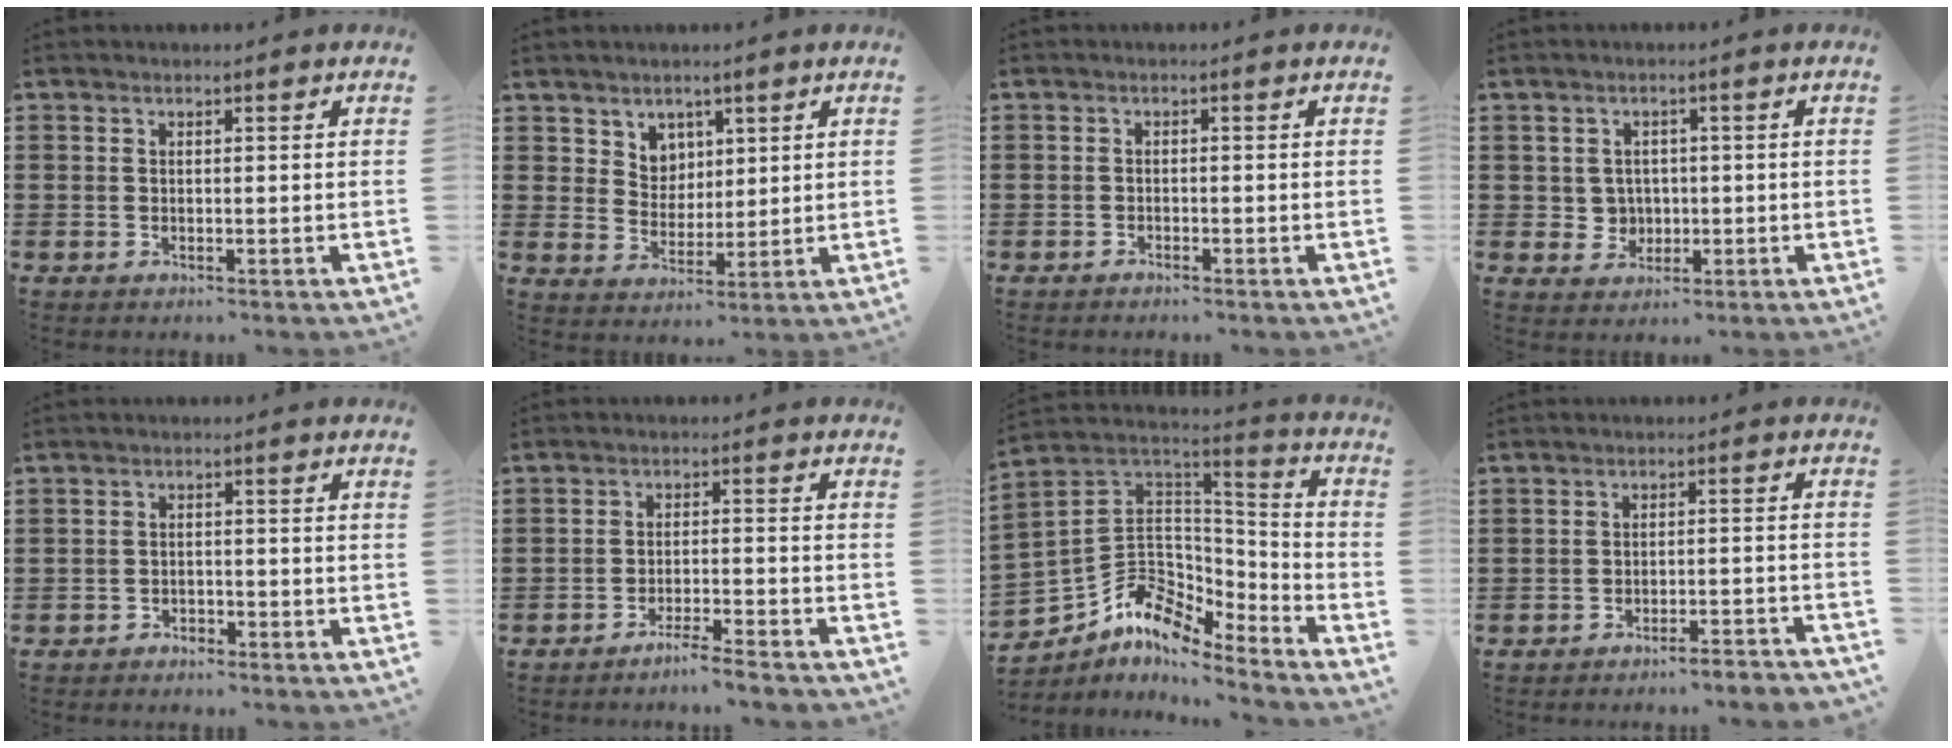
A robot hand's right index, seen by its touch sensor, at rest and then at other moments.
{"total": 4.8, "force": [3.0, 3.7, 0.4], "torque": [-0.021, 0.004, 0.054]}
{"total": 0.8, "force": [-0.8, 0.1, 0.0], "torque": [-0.002, 0.003, -0.018]}
{"total": 3.3, "force": [0.1, 3.2, 0.8], "torque": [-0.030, 0.010, -0.001]}
{"total": 1.5, "force": [-1.4, 0.6, 0.0], "torque": [-0.007, 0.003, -0.032]}
{"total": 3.5, "force": [-3.3, -0.4, 1.0], "torque": [-0.018, -0.001, -0.066]}
{"total": 8.0, "force": [-4.8, 5.9, 2.7], "torque": [-0.082, -0.012, -0.092]}
{"total": 3.0, "force": [-3.0, -0.1, 0.6], "torque": [-0.015, -0.001, -0.063]}